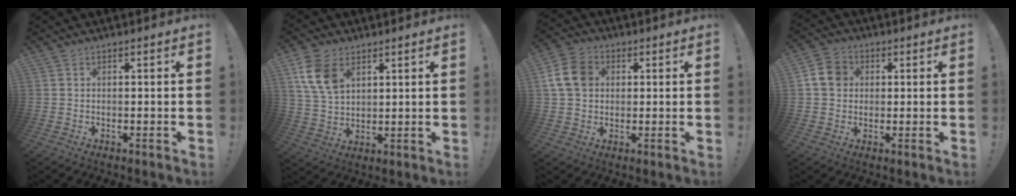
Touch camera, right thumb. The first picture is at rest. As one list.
[{"total": 11.4, "force": [5.3, 7.5, 6.8], "torque": [-0.129, -0.006, 0.105]}, {"total": 10.8, "force": [2.2, 8.6, 6.2], "torque": [-0.112, 0.009, 0.047]}, {"total": 7.7, "force": [1.4, 6.6, 3.6], "torque": [-0.053, 0.014, 0.032]}]